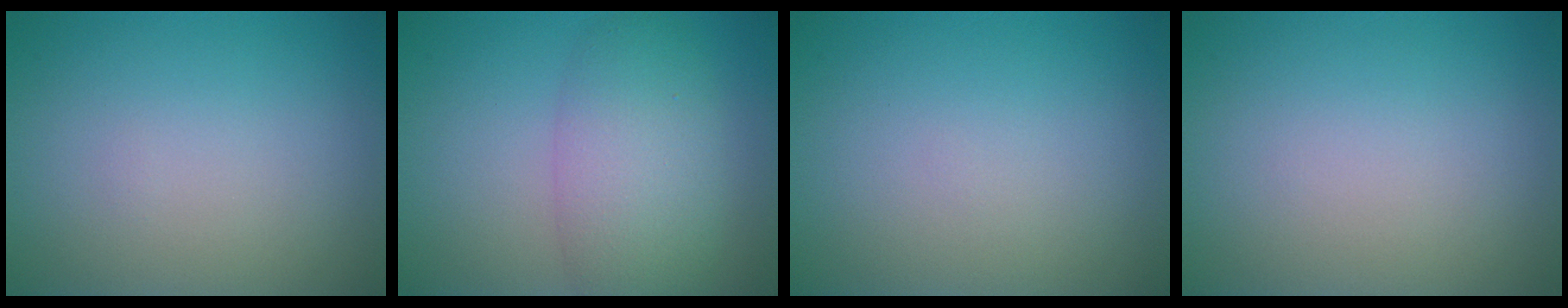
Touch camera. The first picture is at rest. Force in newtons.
{"total": 5.8, "press": 5.8, "slide": 0.3}
{"total": 0.0}
{"total": 0.0}